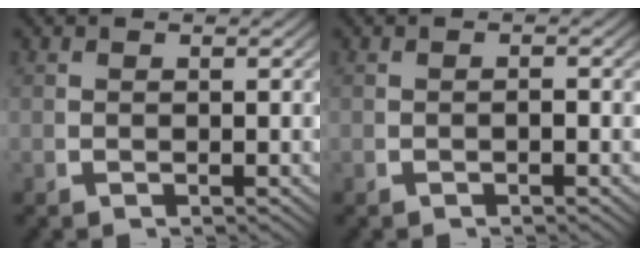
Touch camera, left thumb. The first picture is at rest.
{"total": 0.5, "force": [-0.5, 0.1, 0.2], "torque": [-0.002, 0.001, -0.010]}